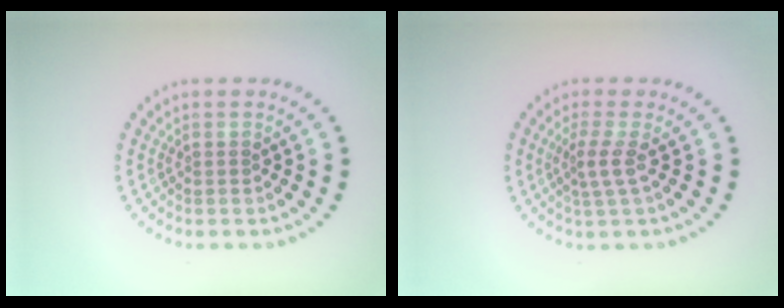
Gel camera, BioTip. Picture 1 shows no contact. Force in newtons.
{"total": 2.0, "press": 1.3, "slide": 1.4}